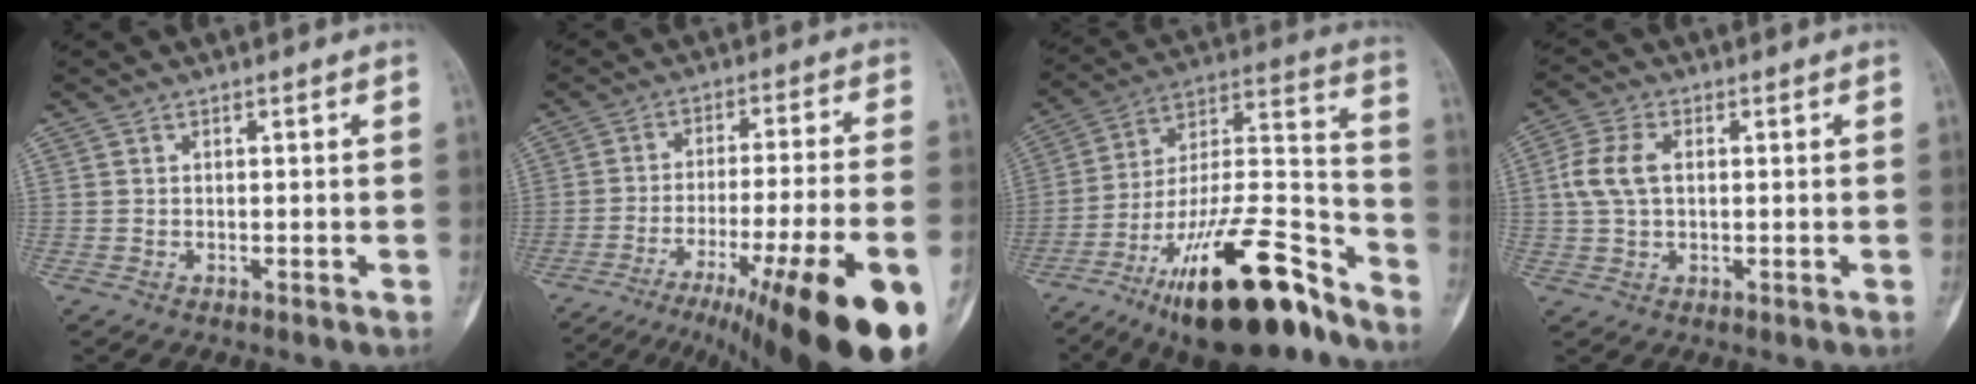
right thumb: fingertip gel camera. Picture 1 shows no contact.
{"total": 26.1, "force": [-14.6, 3.3, 21.5], "torque": [-0.276, 0.032, -0.223]}
{"total": 27.7, "force": [-17.7, 8.6, 19.5], "torque": [-0.286, 0.090, -0.290]}
{"total": 6.7, "force": [0.9, 4.1, 5.2], "torque": [-0.118, 0.012, 0.015]}